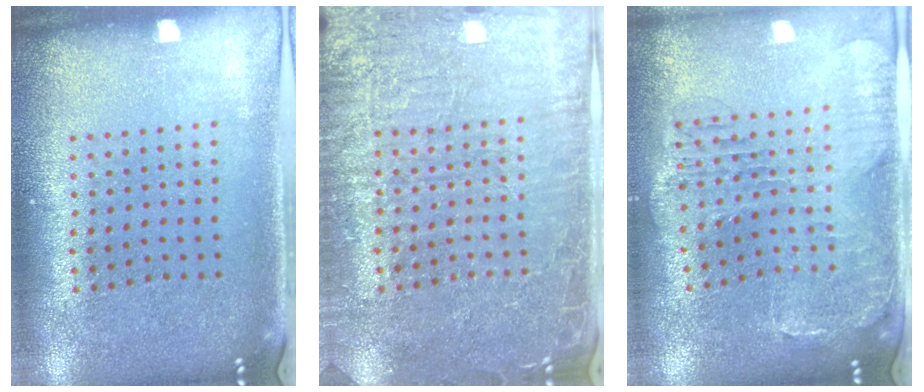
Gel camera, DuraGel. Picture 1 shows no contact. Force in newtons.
{"total": 4.1, "press": 3.9, "slide": 1.1}
{"total": 1.4, "press": 1.4, "slide": 0.4}